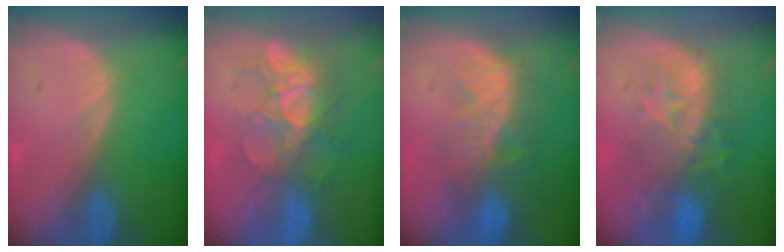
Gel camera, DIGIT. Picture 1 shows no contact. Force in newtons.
{"total": 9.2, "press": 8.5, "slide": 3.5}
{"total": 10.1, "press": 8.7, "slide": 5.1}
{"total": 9.8, "press": 9.1, "slide": 3.5}